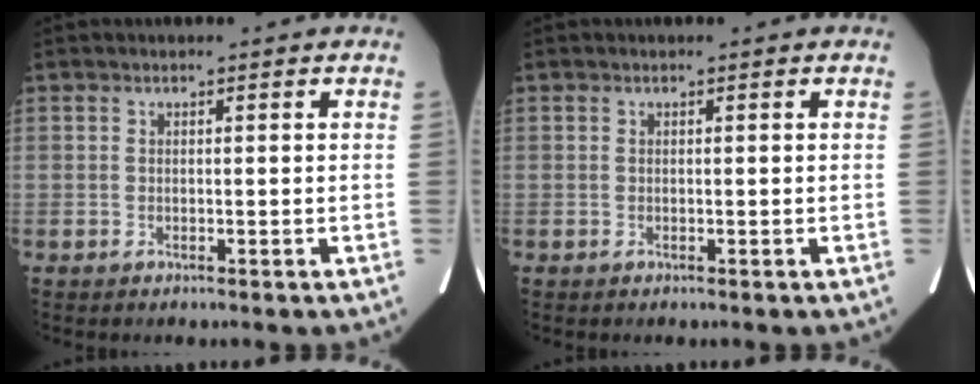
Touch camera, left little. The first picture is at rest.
{"total": 0.0}